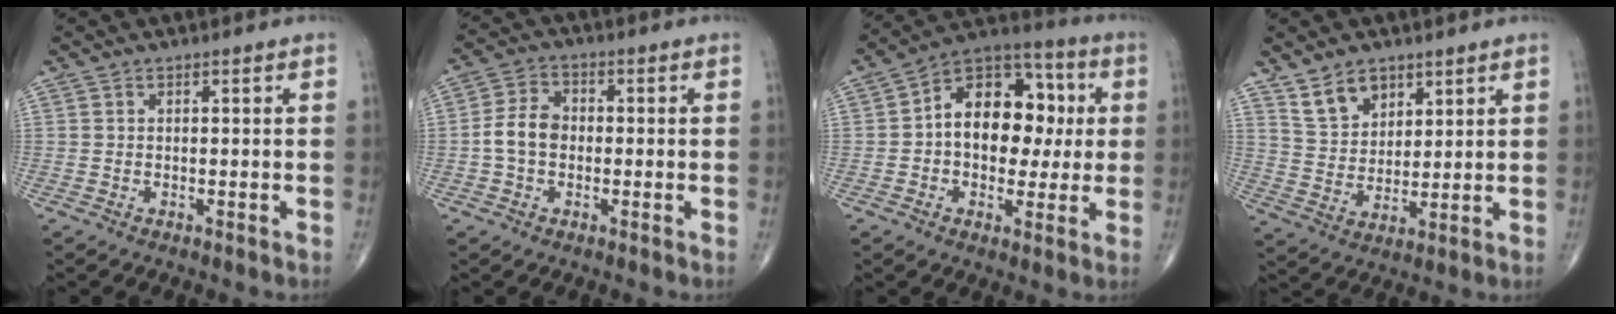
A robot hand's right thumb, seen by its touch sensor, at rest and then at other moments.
{"total": 6.1, "force": [-0.8, 4.5, 4.1], "torque": [-0.071, 0.021, -0.023]}
{"total": 16.8, "force": [1.3, 11.4, 12.3], "torque": [-0.135, 0.033, 0.011]}
{"total": 7.7, "force": [5.2, 4.7, 3.2], "torque": [-0.034, -0.034, 0.106]}